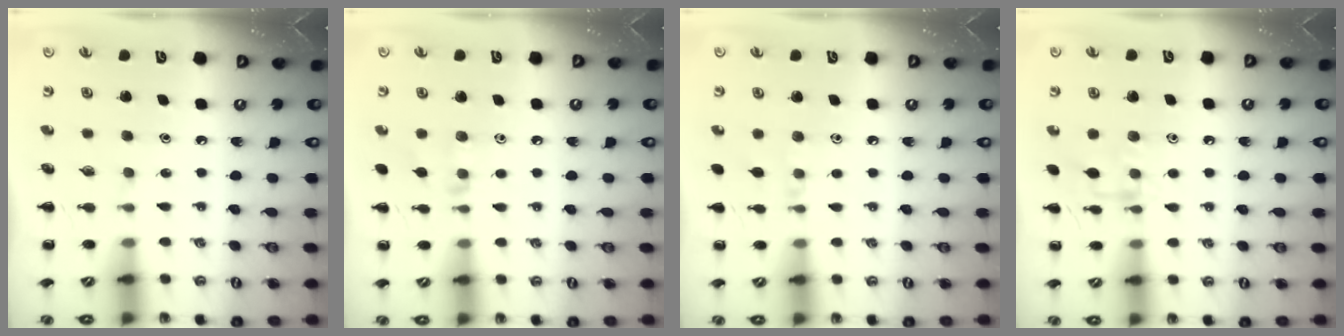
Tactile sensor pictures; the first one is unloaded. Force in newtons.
{"total": 5.6, "press": 5.3, "slide": 1.8}
{"total": 4.9, "press": 4.5, "slide": 1.8}
{"total": 7.8, "press": 7.7, "slide": 1.4}